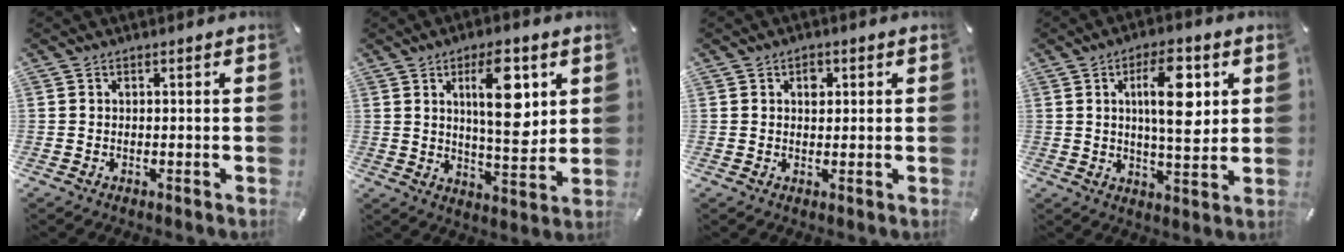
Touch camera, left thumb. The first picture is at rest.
{"total": 13.8, "force": [5.1, 5.4, 11.7], "torque": [-0.179, -0.018, 0.078]}
{"total": 2.3, "force": [0.7, 1.7, 1.3], "torque": [-0.004, -0.004, 0.007]}
{"total": 13.3, "force": [4.0, 5.2, 11.6], "torque": [-0.183, -0.010, 0.059]}